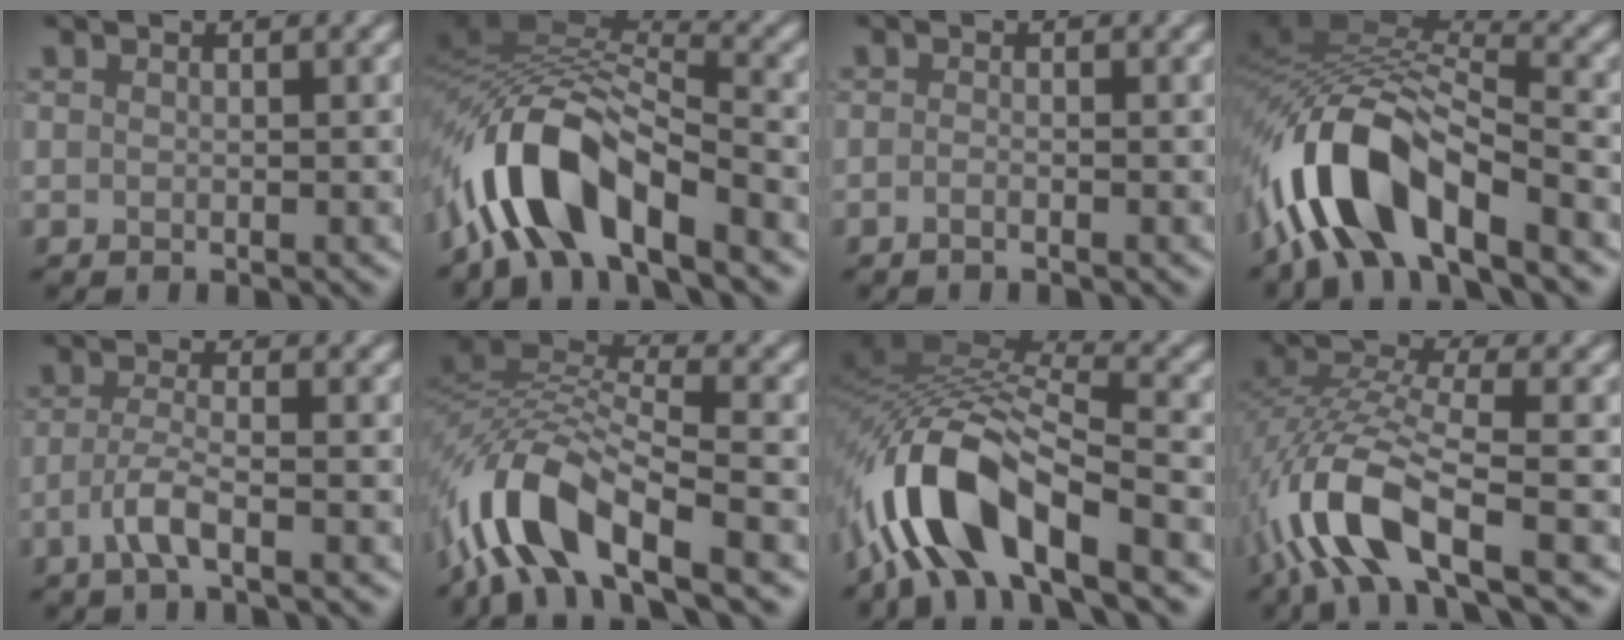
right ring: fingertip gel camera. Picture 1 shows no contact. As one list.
[{"total": 10.5, "force": [-5.2, 4.2, 8.0], "torque": [-0.147, 0.022, -0.107]}, {"total": 0.5, "force": [-0.3, 0.0, 0.4], "torque": [-0.013, 0.001, -0.009]}, {"total": 11.5, "force": [-5.3, 4.8, 9.0], "torque": [-0.173, 0.021, -0.110]}, {"total": 2.4, "force": [-1.2, 0.2, 2.1], "torque": [-0.049, 0.009, -0.033]}, {"total": 10.8, "force": [-6.1, 4.2, 7.9], "torque": [-0.158, 0.008, -0.131]}, {"total": 11.6, "force": [-5.7, 4.5, 9.1], "torque": [-0.171, 0.020, -0.119]}, {"total": 8.5, "force": [-4.2, 2.9, 6.8], "torque": [-0.156, 0.010, -0.090]}]